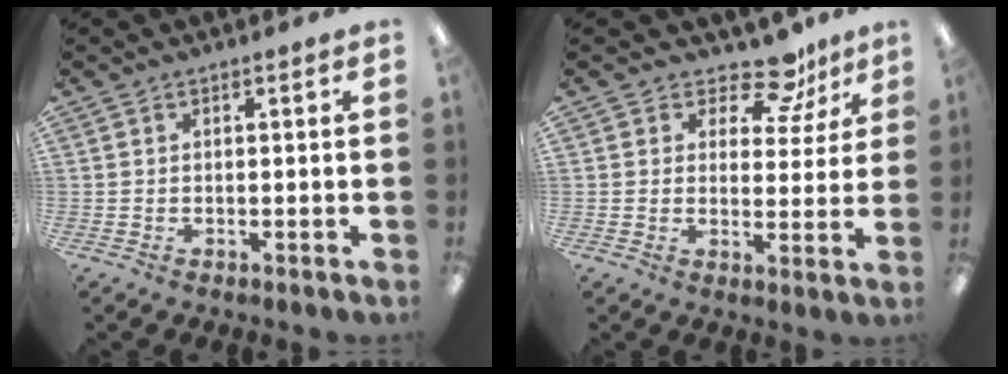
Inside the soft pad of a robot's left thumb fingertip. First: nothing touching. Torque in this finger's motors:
{"motor_torque": [-0.04, -0.03, -0.26, -0.30, -0.01]}